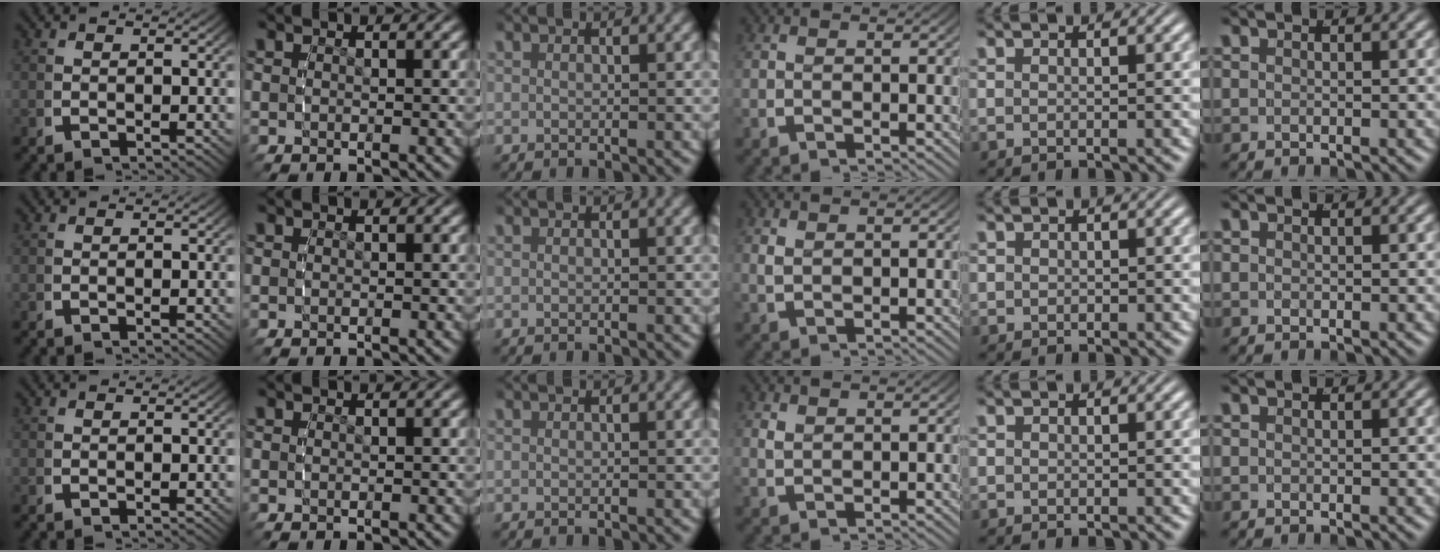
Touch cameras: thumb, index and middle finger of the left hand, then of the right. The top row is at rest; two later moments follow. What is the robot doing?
{"motion": "grasp_and_lifting", "object": "small bumper sticker"}